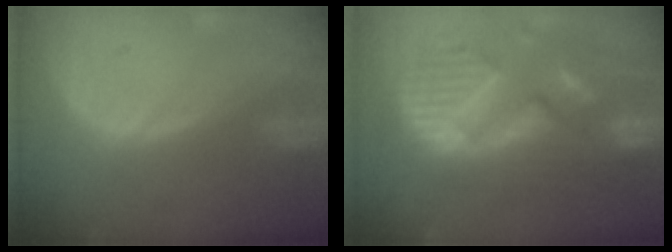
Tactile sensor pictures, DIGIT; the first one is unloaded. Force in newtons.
{"total": 13.2, "press": 13.1, "slide": 1.4}